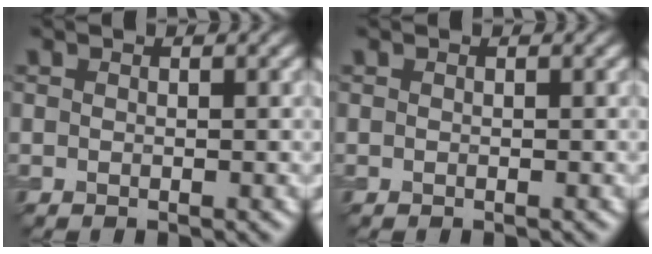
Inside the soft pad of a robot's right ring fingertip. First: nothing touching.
{"total": 0.0}